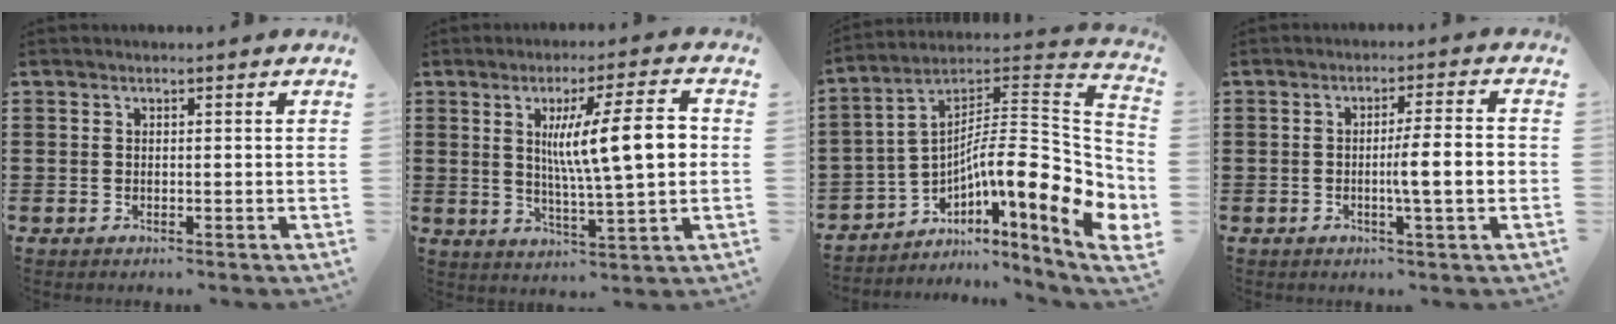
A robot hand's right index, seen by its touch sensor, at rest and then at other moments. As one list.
[{"total": 12.3, "force": [1.8, 2.3, 11.9], "torque": [-0.193, 0.001, 0.022]}, {"total": 13.2, "force": [-2.9, 3.4, 12.5], "torque": [-0.199, -0.042, -0.067]}, {"total": 6.0, "force": [-0.9, 0.2, 6.0], "torque": [-0.094, -0.007, -0.021]}]